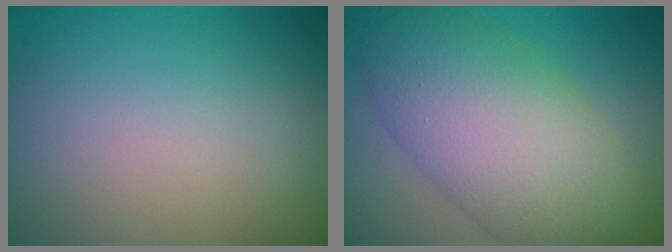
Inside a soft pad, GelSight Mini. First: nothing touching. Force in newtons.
{"total": 9.4, "press": 9.3, "slide": 0.5}